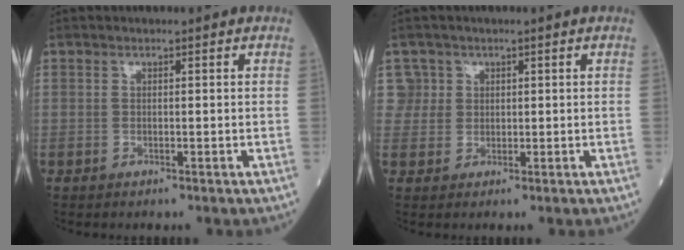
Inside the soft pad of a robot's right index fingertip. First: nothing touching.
{"total": 2.6, "force": [0.7, 2.4, -0.6], "torque": [0.027, 0.010, 0.008]}